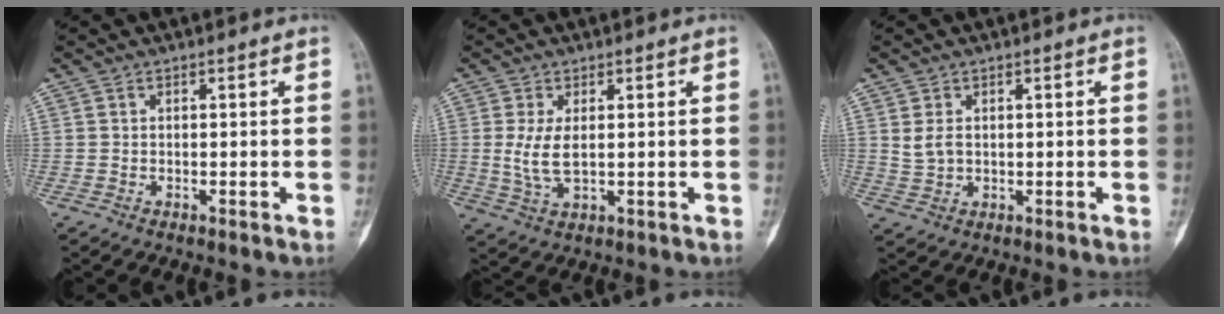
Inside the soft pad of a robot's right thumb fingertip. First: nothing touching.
{"total": 5.2, "force": [0.5, 2.3, 4.7], "torque": [-0.106, -0.009, 0.015]}
{"total": 2.6, "force": [0.7, 1.8, 1.7], "torque": [-0.030, -0.001, 0.020]}